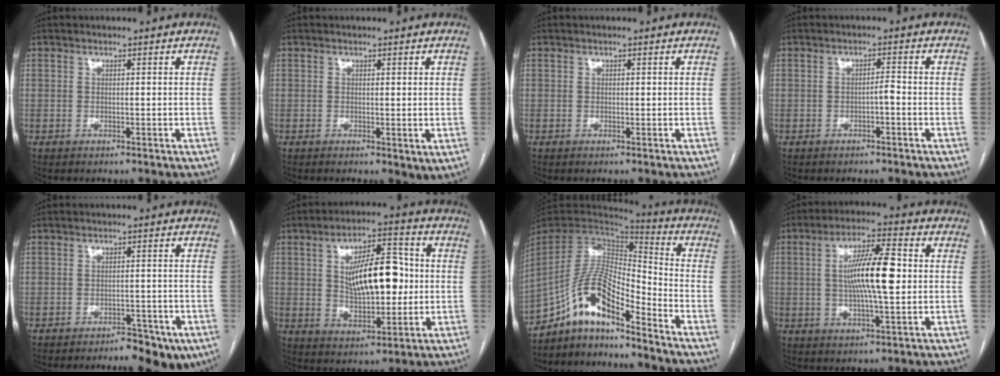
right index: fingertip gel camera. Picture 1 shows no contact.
{"total": 2.2, "force": [0.3, 0.8, 2.0], "torque": [-0.034, -0.010, 0.009]}
{"total": 0.0}
{"total": 1.5, "force": [-0.7, 0.2, 1.3], "torque": [-0.018, 0.003, -0.014]}
{"total": 6.6, "force": [-4.3, 2.5, 4.3], "torque": [-0.047, 0.008, -0.056]}
{"total": 13.3, "force": [1.2, 5.5, 12.0], "torque": [-0.198, 0.018, 0.026]}
{"total": 14.0, "force": [-10.1, 3.0, 9.3], "torque": [-0.181, 0.022, -0.183]}
{"total": 11.5, "force": [0.8, 2.0, 11.3], "torque": [-0.201, 0.013, 0.011]}